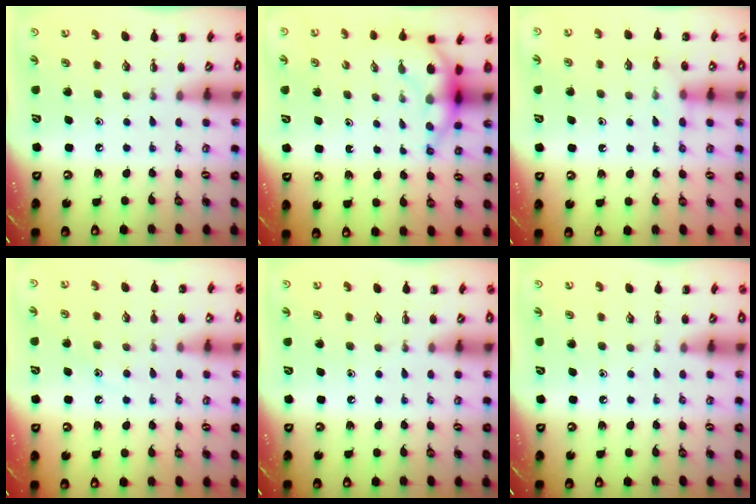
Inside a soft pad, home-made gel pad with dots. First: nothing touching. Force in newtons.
{"total": 6.1, "press": 6.0, "slide": 0.8}
{"total": 6.2, "press": 6.1, "slide": 0.8}
{"total": 8.1, "press": 8.0, "slide": 1.4}
{"total": 0.0}
{"total": 0.0}